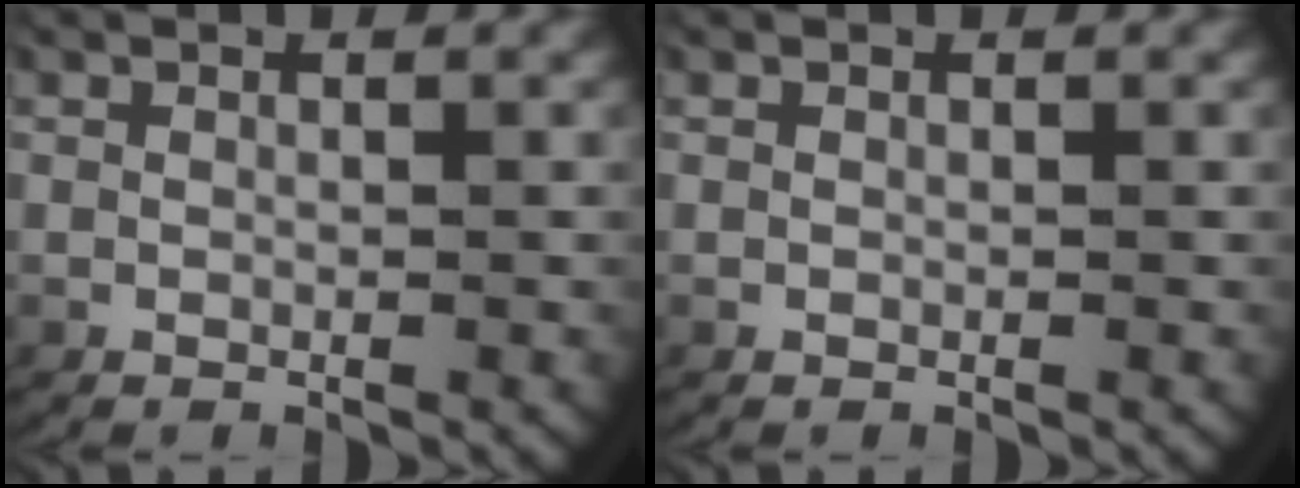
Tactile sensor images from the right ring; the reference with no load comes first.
{"total": 0.0}